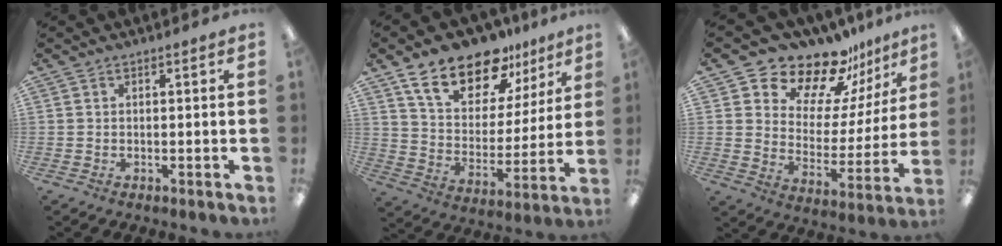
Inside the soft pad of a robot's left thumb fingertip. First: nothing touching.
{"total": 17.4, "force": [12.8, 8.4, 8.1], "torque": [-0.152, -0.073, 0.231]}
{"total": 14.5, "force": [12.9, 6.0, 2.7], "torque": [-0.057, -0.119, 0.232]}